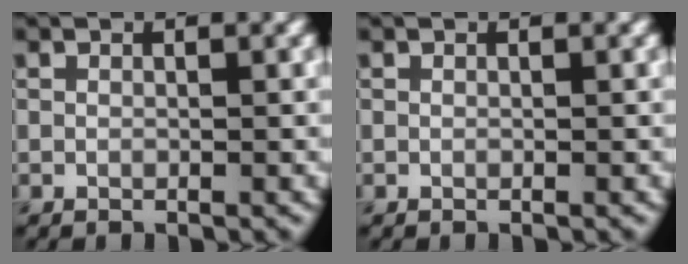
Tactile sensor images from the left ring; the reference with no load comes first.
{"total": 0.0}